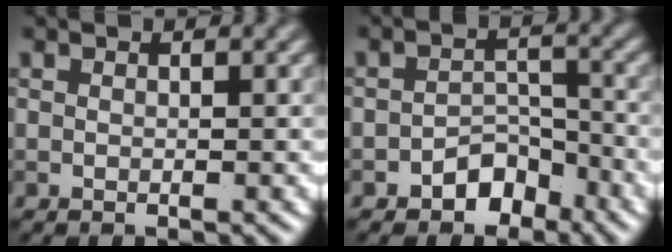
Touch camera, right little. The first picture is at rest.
{"total": 3.2, "force": [-2.2, 2.0, 1.2], "torque": [-0.006, 0.010, -0.037]}